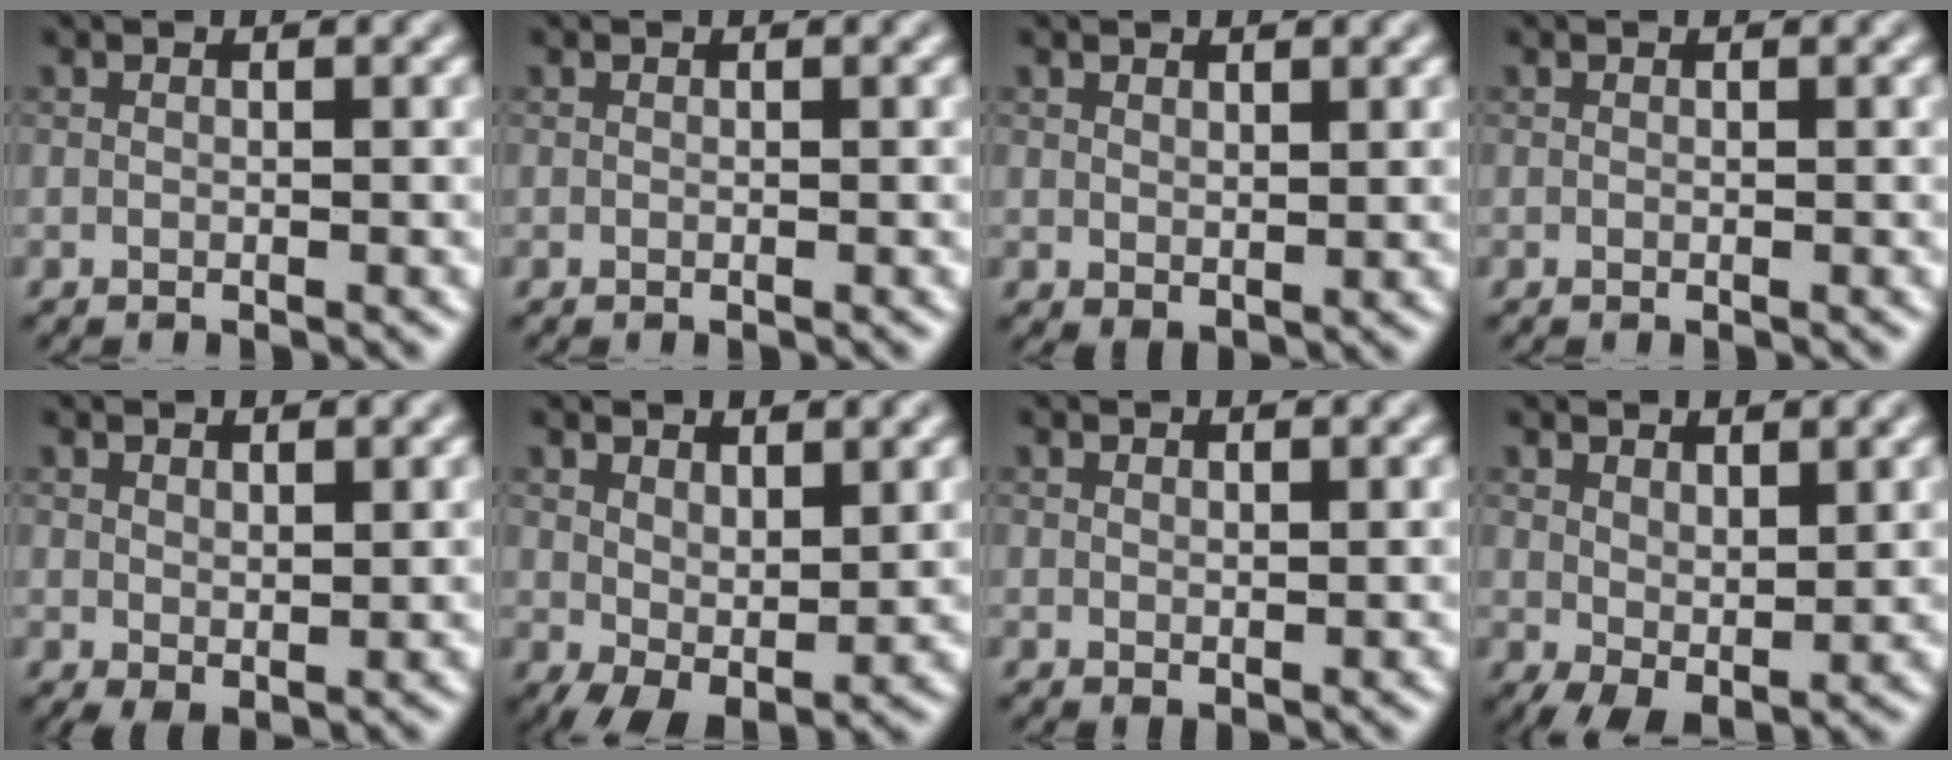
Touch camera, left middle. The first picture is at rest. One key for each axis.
{"total": 0.0}
{"total": 1.2, "fx": 0.8, "fy": 0.6, "fz": 0.7, "tx": -0.014, "ty": -0.006, "tz": 0.021}
{"total": 0.0}
{"total": 1.8, "fx": 0.7, "fy": 1.0, "fz": 1.3, "tx": -0.028, "ty": -0.009, "tz": 0.021}
{"total": 4.5, "fx": 1.2, "fy": 2.6, "fz": 3.4, "tx": -0.069, "ty": -0.016, "tz": 0.029}
{"total": 0.8, "fx": 0.6, "fy": 0.3, "fz": 0.4, "tx": -0.007, "ty": -0.004, "tz": 0.016}
{"total": 3.7, "fx": 1.1, "fy": 2.2, "fz": 2.8, "tx": -0.057, "ty": -0.014, "tz": 0.027}